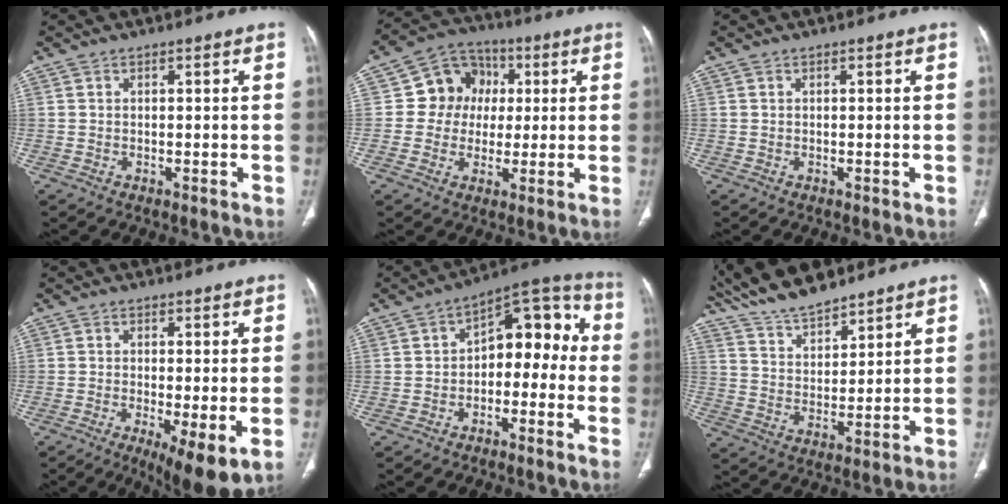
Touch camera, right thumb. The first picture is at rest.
{"total": 10.1, "force": [1.1, 9.2, 3.9], "torque": [-0.015, 0.013, 0.010]}
{"total": 0.0}
{"total": 9.3, "force": [-3.0, 2.5, 8.4], "torque": [-0.132, -0.019, -0.044]}
{"total": 12.1, "force": [-1.4, 7.6, 9.2], "torque": [-0.079, 0.057, -0.034]}
{"total": 13.6, "force": [12.2, 3.4, 5.1], "torque": [-0.074, -0.047, 0.227]}